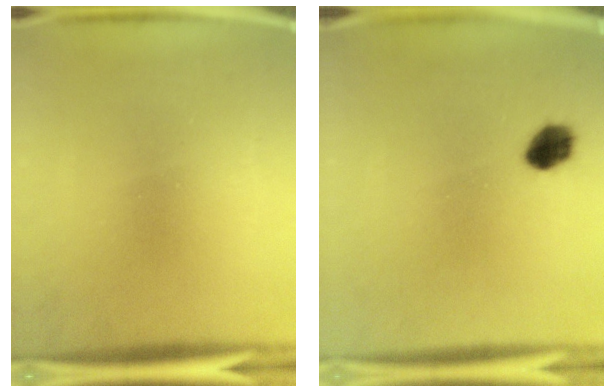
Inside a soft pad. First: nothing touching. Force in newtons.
{"total": 4.9}